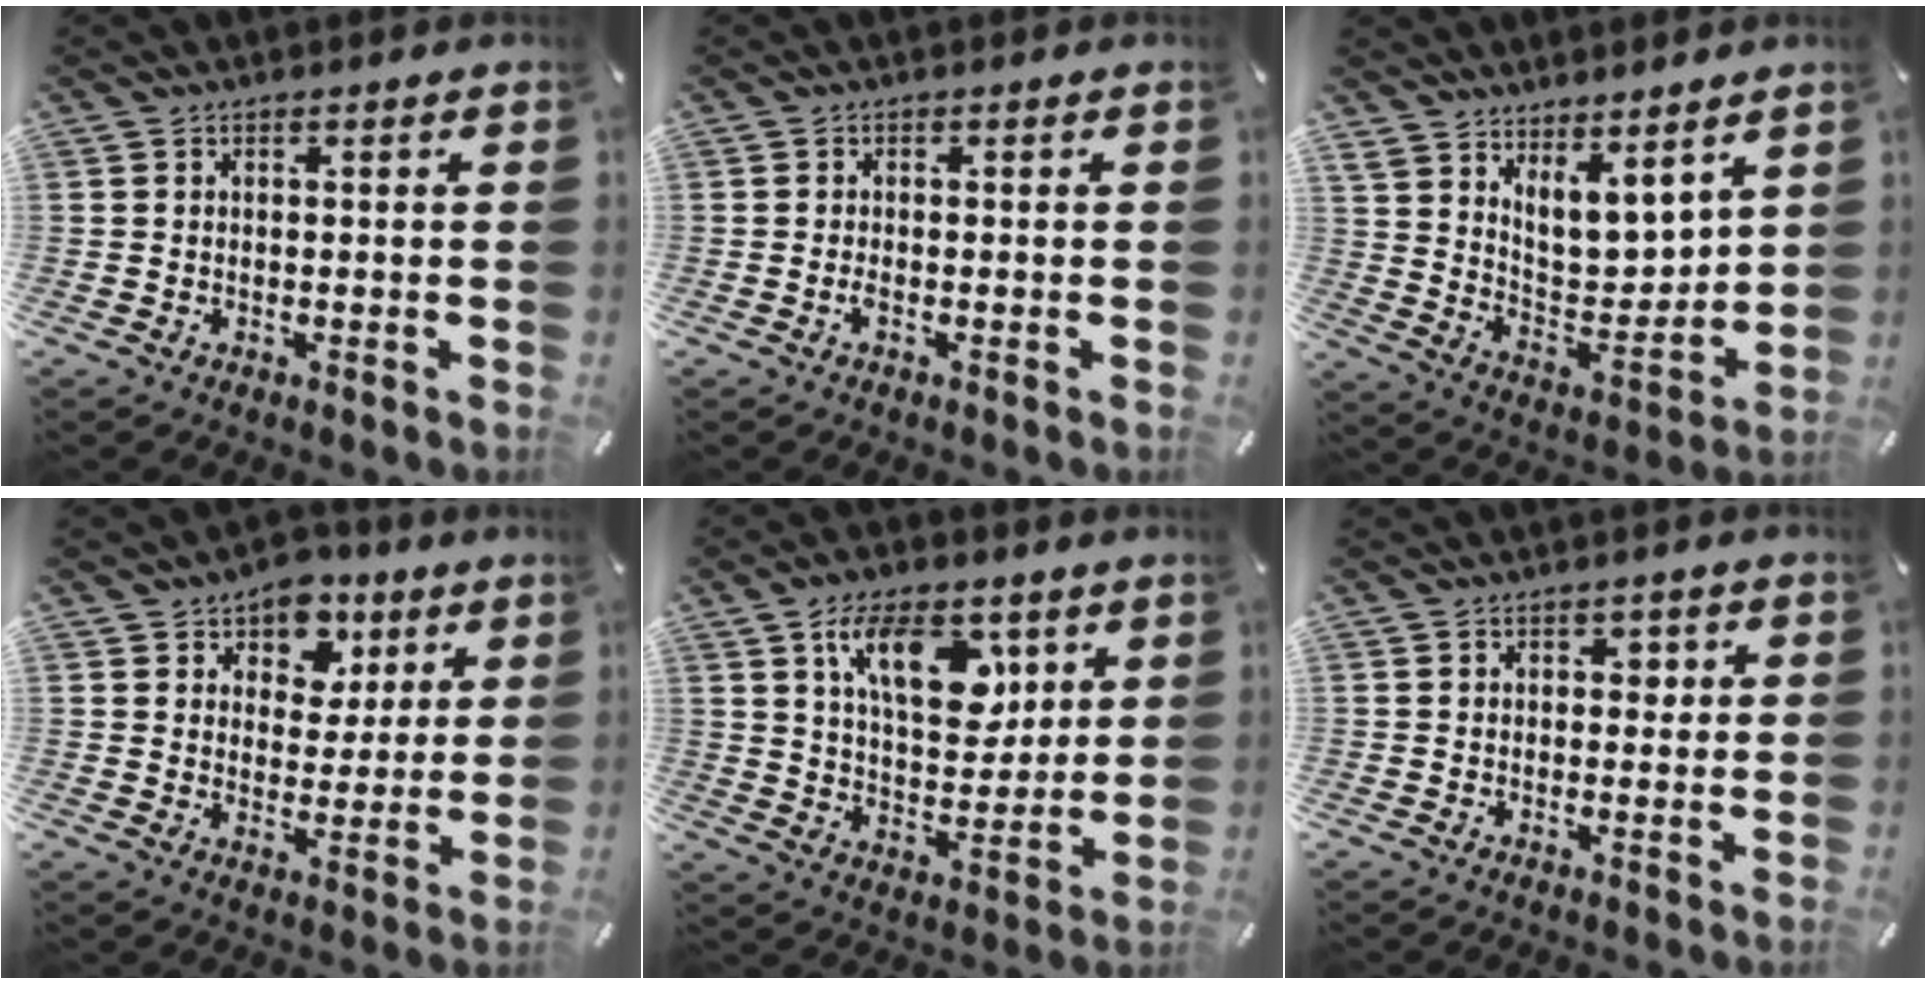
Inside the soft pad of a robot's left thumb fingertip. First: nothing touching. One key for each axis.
{"total": 1.3, "fx": -0.5, "fy": 0.2, "fz": 1.2, "tx": -0.023, "ty": 0.000, "tz": -0.010}
{"total": 9.4, "fx": 8.0, "fy": 4.2, "fz": 2.7, "tx": -0.061, "ty": -0.077, "tz": 0.154}
{"total": 8.9, "fx": 5.0, "fy": 7.0, "fz": 2.4, "tx": -0.029, "ty": -0.039, "tz": 0.084}
{"total": 15.4, "fx": 7.3, "fy": 8.6, "fz": 10.5, "tx": -0.159, "ty": -0.015, "tz": 0.126}
{"total": 2.1, "fx": 0.6, "fy": 1.5, "fz": 1.4, "tx": -0.005, "ty": -0.002, "tz": 0.002}